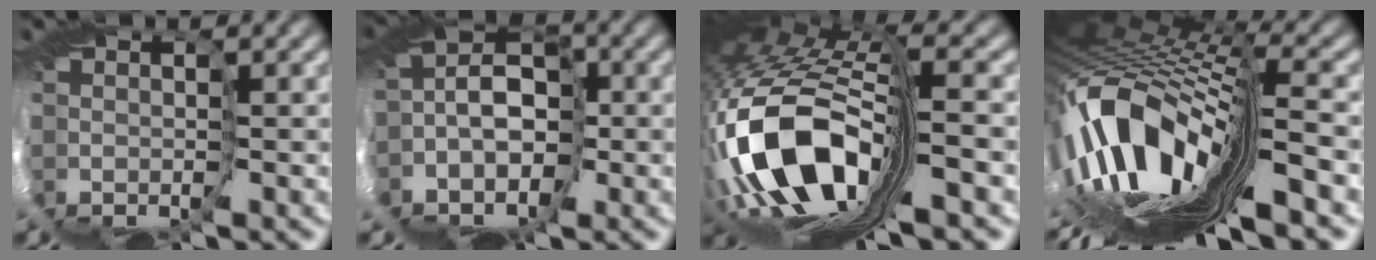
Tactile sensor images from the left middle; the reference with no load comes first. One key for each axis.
{"total": 4.6, "fx": -1.9, "fy": 3.5, "fz": 2.4, "tx": -0.056, "ty": 0.027, "tz": -0.058}
{"total": 11.1, "fx": -5.3, "fy": 3.4, "fz": 9.2, "tx": -0.239, "ty": -0.002, "tz": -0.088}
{"total": 11.6, "fx": -4.6, "fy": 2.4, "fz": 10.4, "tx": -0.253, "ty": -0.006, "tz": -0.072}